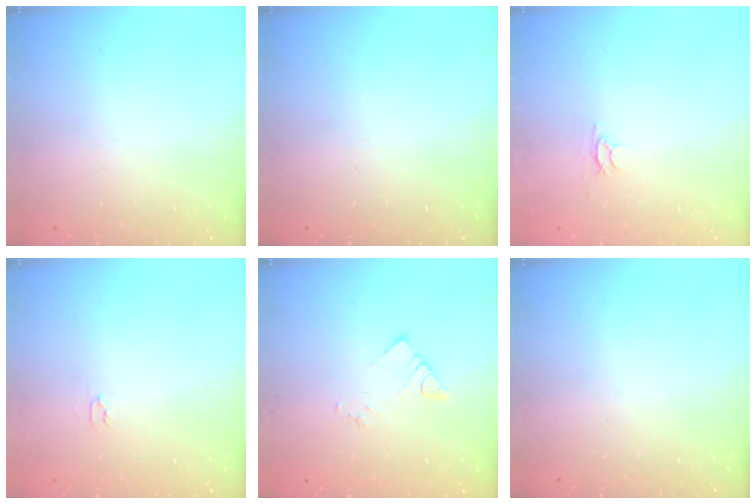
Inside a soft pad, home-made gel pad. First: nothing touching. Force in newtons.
{"total": 0.0}
{"total": 2.4, "press": 2.4, "slide": 0.3}
{"total": 2.0, "press": 2.0, "slide": 0.3}
{"total": 3.6, "press": 3.6, "slide": 0.1}
{"total": 0.0}